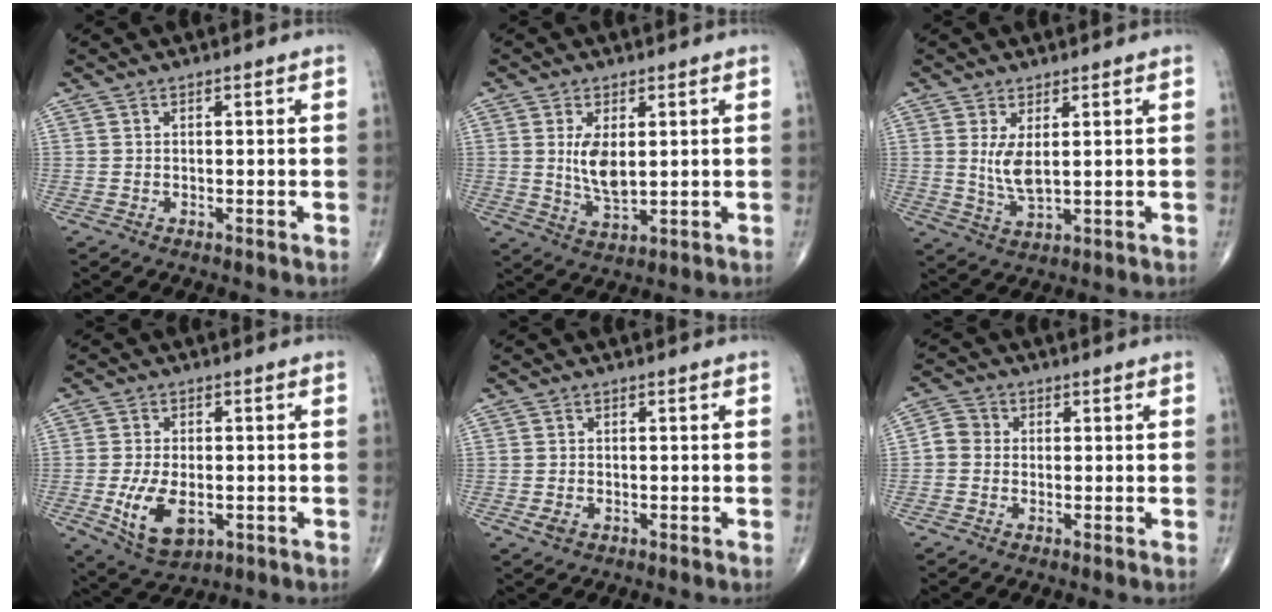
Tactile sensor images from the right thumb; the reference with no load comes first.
{"total": 6.6, "force": [1.2, 3.1, 5.7], "torque": [-0.101, -0.018, 0.031]}
{"total": 5.2, "force": [1.2, 1.9, 4.7], "torque": [-0.092, -0.020, 0.032]}
{"total": 9.6, "force": [-2.3, 5.3, 7.7], "torque": [-0.140, -0.007, -0.027]}
{"total": 2.0, "force": [-0.8, 1.4, 1.3], "torque": [-0.023, 0.001, -0.011]}
{"total": 3.4, "force": [-0.3, 3.1, 1.4], "torque": [-0.013, 0.009, -0.016]}